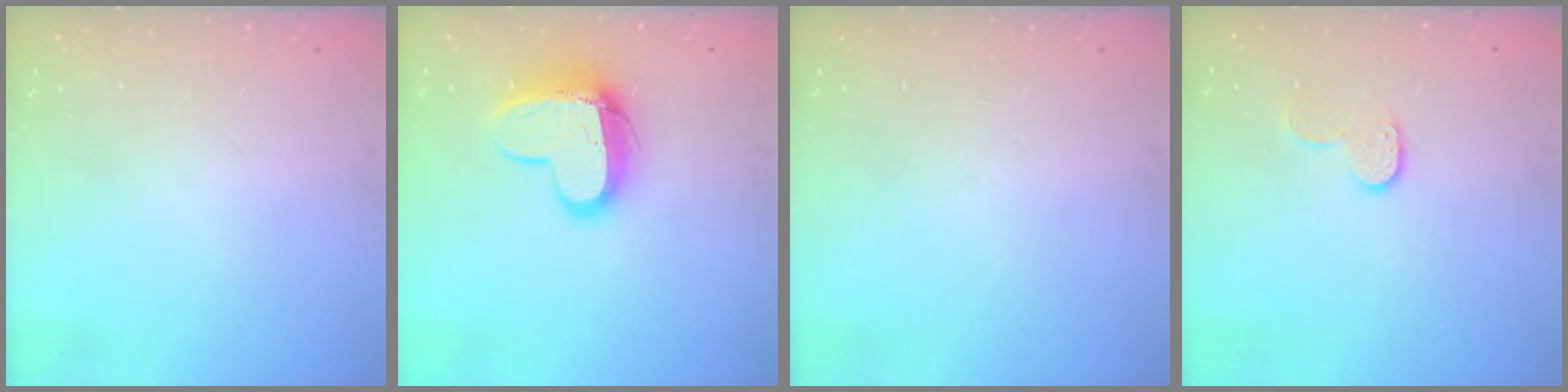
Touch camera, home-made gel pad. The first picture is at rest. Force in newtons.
{"total": 13.2, "press": 13.2, "slide": 1.2}
{"total": 0.0}
{"total": 6.1, "press": 6.1, "slide": 0.2}